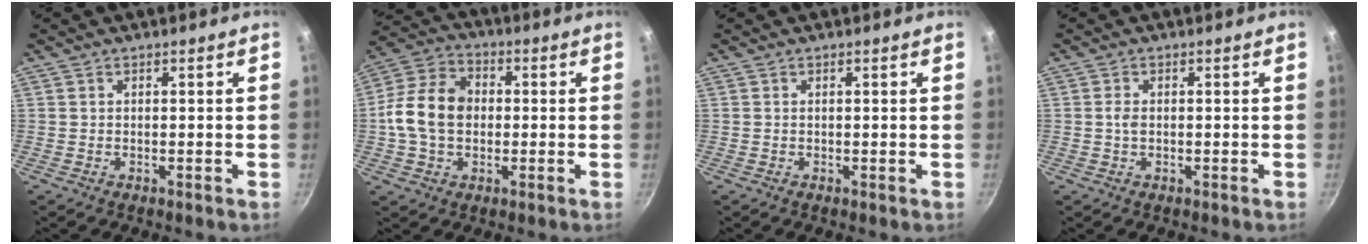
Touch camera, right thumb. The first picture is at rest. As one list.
[{"total": 10.8, "force": [0.2, 8.2, 7.0], "torque": [-0.111, 0.018, -0.010]}, {"total": 0.0}, {"total": 1.6, "force": [0.0, 1.0, 1.2], "torque": [-0.023, 0.002, -0.001]}]